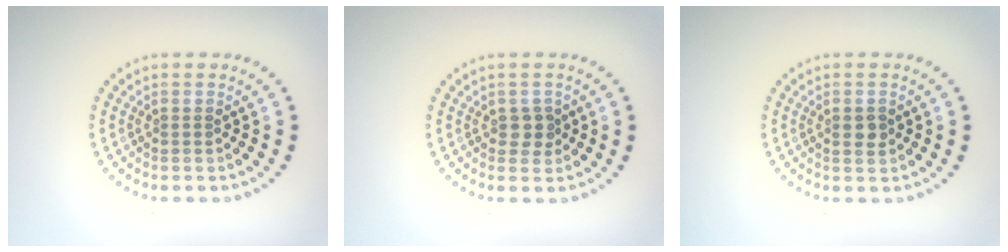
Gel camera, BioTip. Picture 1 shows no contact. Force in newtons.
{"total": 1.4, "press": 1.3, "slide": 0.4}
{"total": 1.4, "press": 1.4, "slide": 0.1}